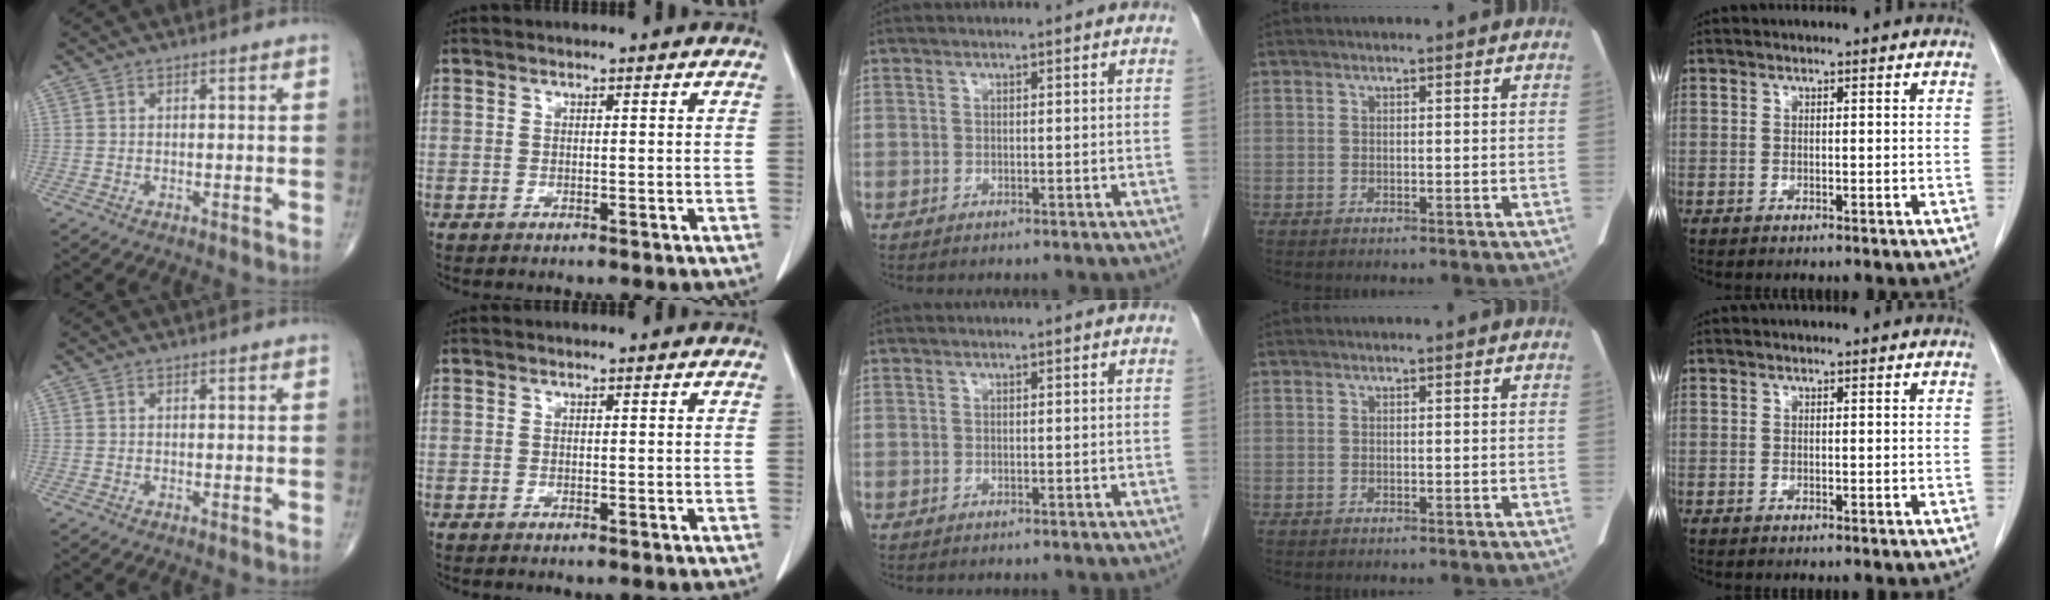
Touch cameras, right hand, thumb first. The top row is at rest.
{}